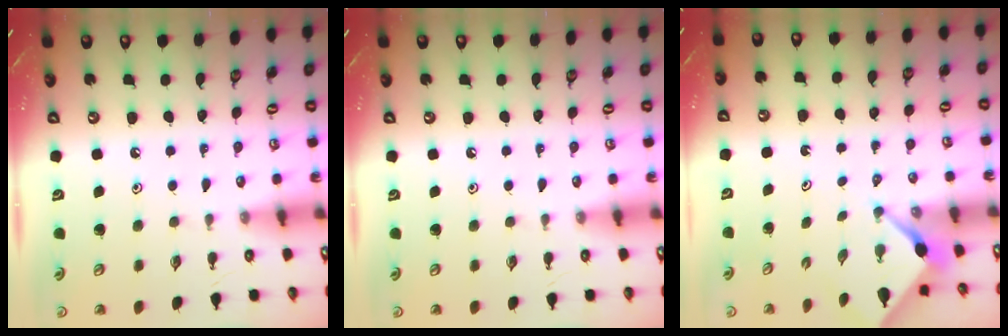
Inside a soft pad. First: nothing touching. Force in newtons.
{"total": 0.0}
{"total": 2.5, "press": 2.5, "slide": 0.3}